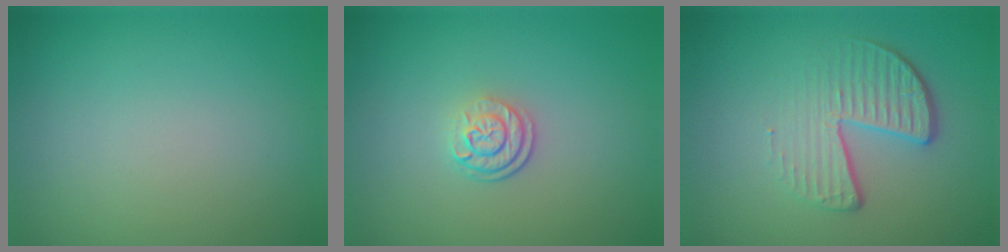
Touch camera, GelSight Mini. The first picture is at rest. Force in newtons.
{"total": 2.6, "press": 1.9, "slide": 1.8}
{"total": 4.3, "press": 2.8, "slide": 3.3}